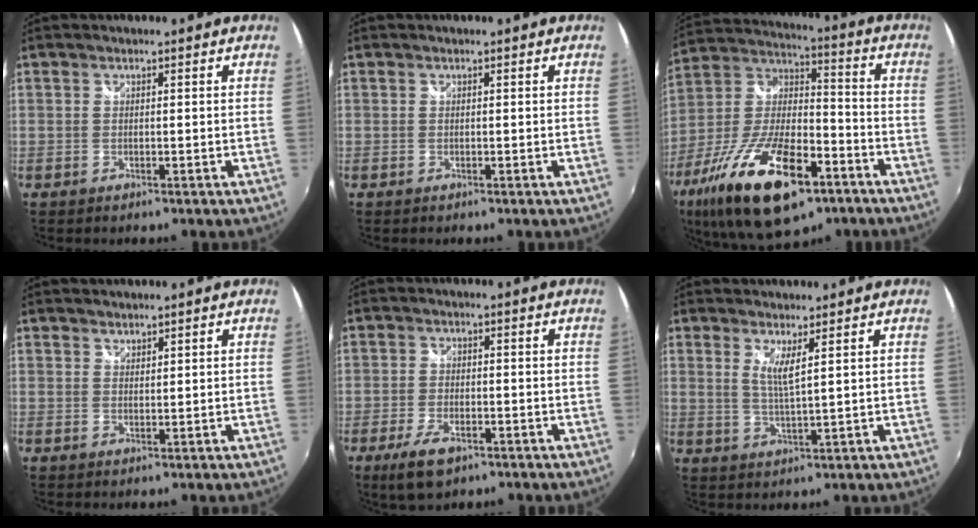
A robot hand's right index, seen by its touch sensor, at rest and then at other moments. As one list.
[{"total": 0.0}, {"total": 25.7, "force": [-13.6, 10.5, 19.1], "torque": [-0.372, -0.031, -0.231]}, {"total": 1.2, "force": [1.1, 0.3, 0.0], "torque": [0.002, 0.001, 0.021]}, {"total": 6.8, "force": [-4.1, 3.0, 4.5], "torque": [-0.112, -0.014, -0.072]}, {"total": 3.6, "force": [2.0, 0.0, 3.0], "torque": [-0.060, -0.013, 0.033]}]